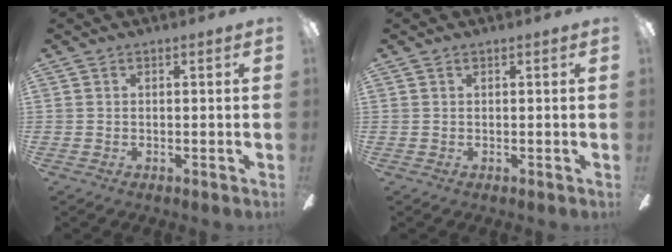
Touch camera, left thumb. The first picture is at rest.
{"total": 0.0}